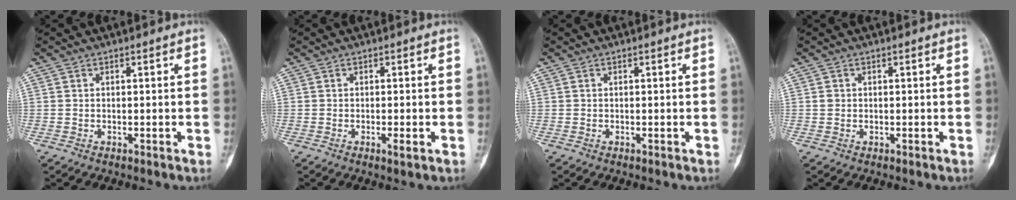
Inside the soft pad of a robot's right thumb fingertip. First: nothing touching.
{"total": 1.6, "force": [-0.6, 0.2, 1.5], "torque": [-0.023, -0.005, -0.012]}
{"total": 0.0}
{"total": 0.9, "force": [0.1, 0.8, 0.3], "torque": [-0.001, 0.002, 0.002]}